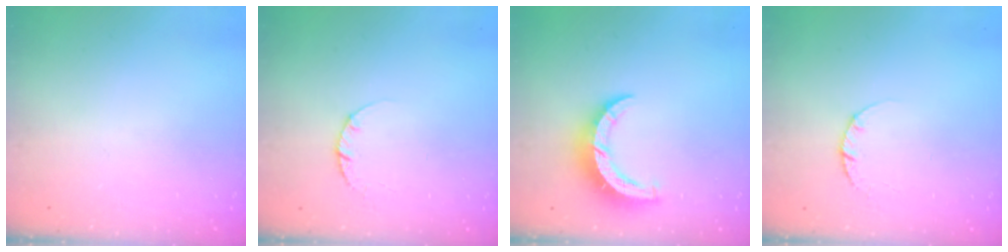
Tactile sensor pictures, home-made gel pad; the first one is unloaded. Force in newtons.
{"total": 2.4, "press": 2.4, "slide": 0.3}
{"total": 8.0, "press": 8.0, "slide": 0.3}
{"total": 2.4, "press": 2.4, "slide": 0.3}